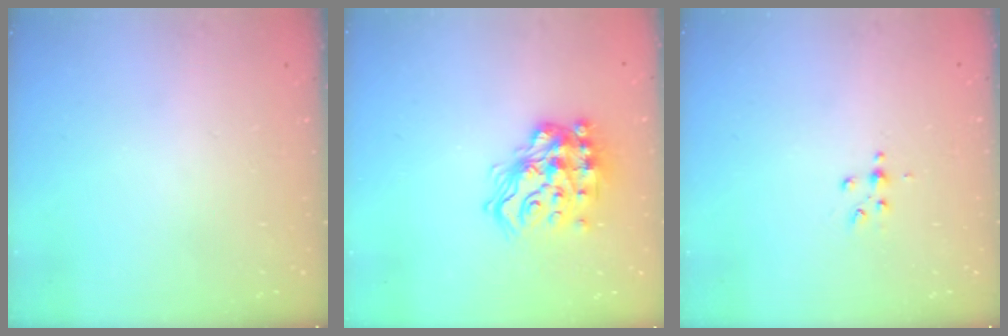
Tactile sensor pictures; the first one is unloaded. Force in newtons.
{"total": 16.3, "press": 16.2, "slide": 2.1}
{"total": 2.5, "press": 2.4, "slide": 0.3}